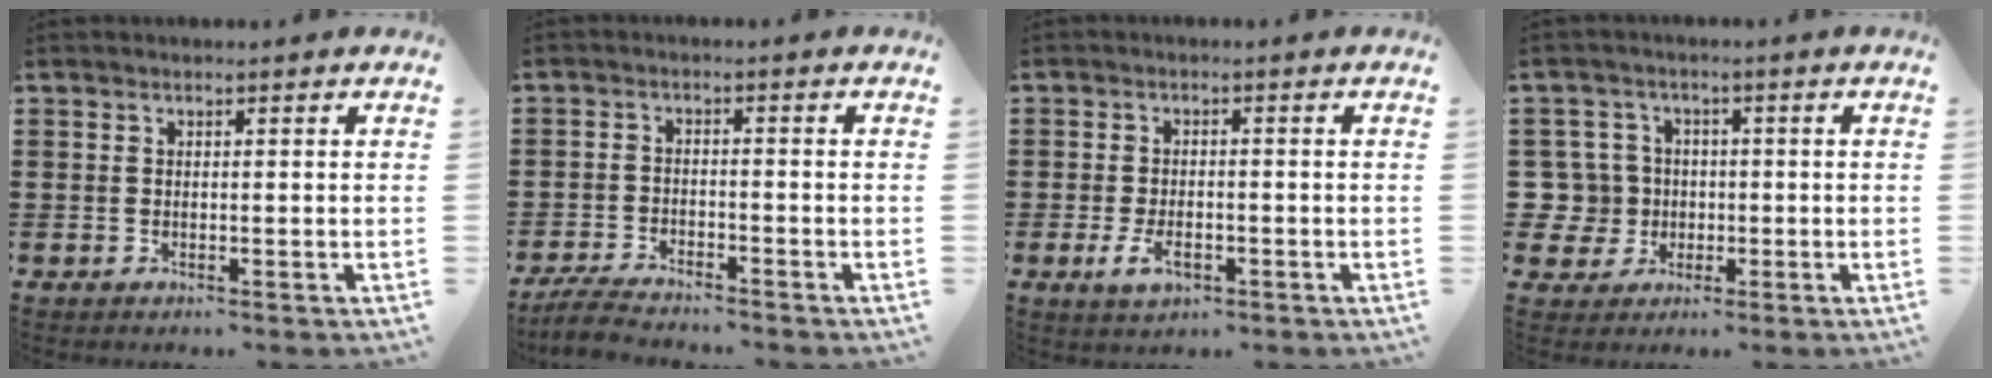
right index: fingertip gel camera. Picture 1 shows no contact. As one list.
[{"total": 3.8, "force": [-3.7, 0.3, 0.7], "torque": [-0.027, -0.001, -0.080]}, {"total": 3.7, "force": [-1.4, 1.9, 2.8], "torque": [-0.064, -0.004, -0.029]}, {"total": 6.1, "force": [-0.5, 5.9, 1.4], "torque": [-0.071, 0.010, -0.012]}]